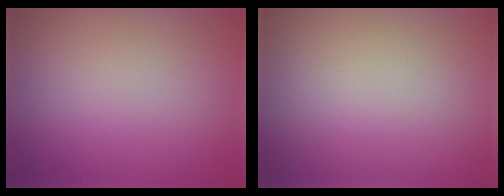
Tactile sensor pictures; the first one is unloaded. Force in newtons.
{"total": 0.0}